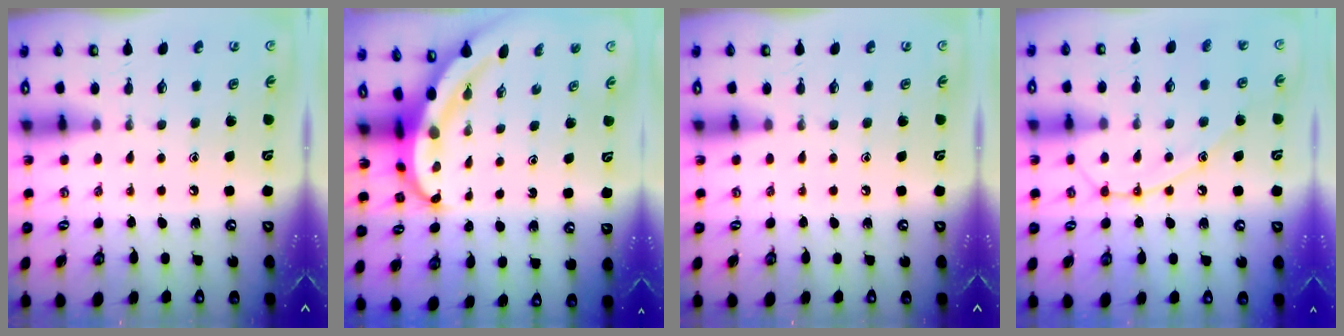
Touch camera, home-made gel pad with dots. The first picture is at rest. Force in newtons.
{"total": 5.8, "press": 5.7, "slide": 0.7}
{"total": 0.0}
{"total": 12.1, "press": 12.1, "slide": 1.0}